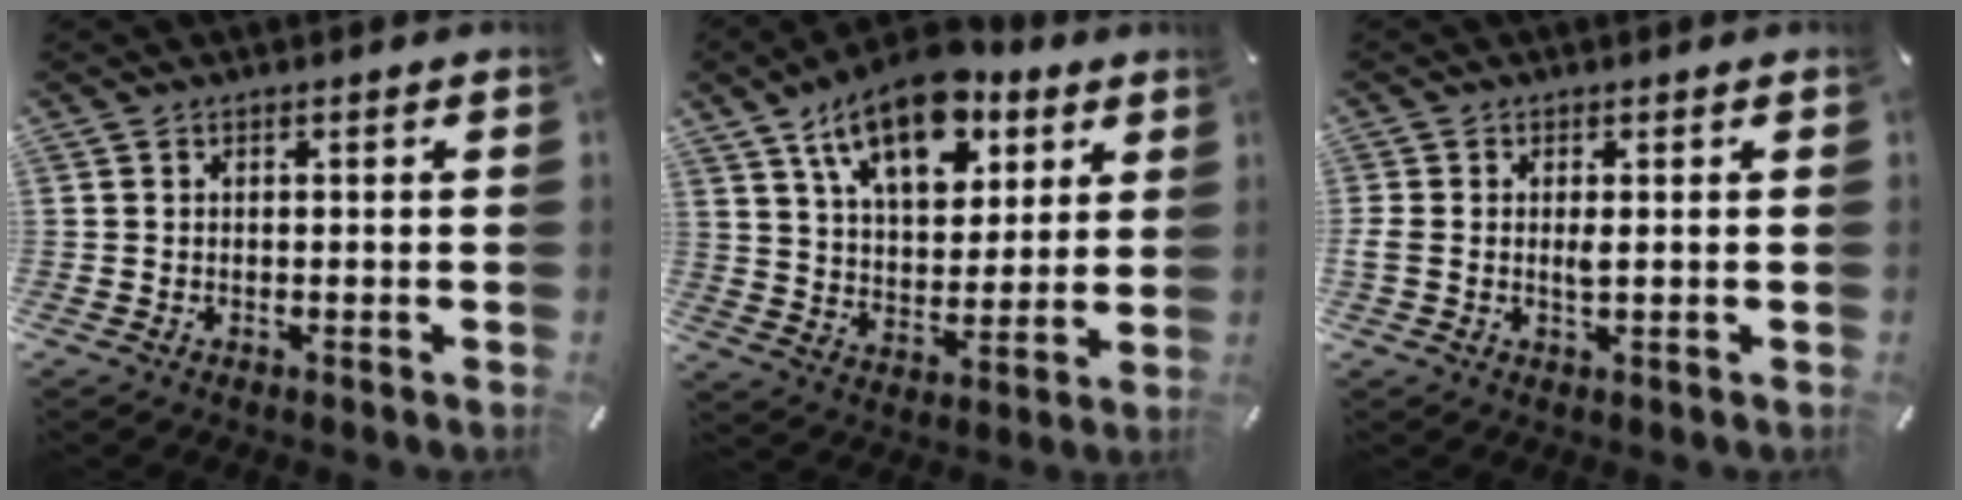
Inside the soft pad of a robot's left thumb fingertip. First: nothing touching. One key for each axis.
{"total": 17.4, "fx": 10.5, "fy": 9.3, "fz": 10.2, "tx": -0.170, "ty": -0.042, "tz": 0.185}
{"total": 2.2, "fx": 0.1, "fy": 0.9, "fz": 2.0, "tx": -0.042, "ty": 0.000, "tz": 0.001}